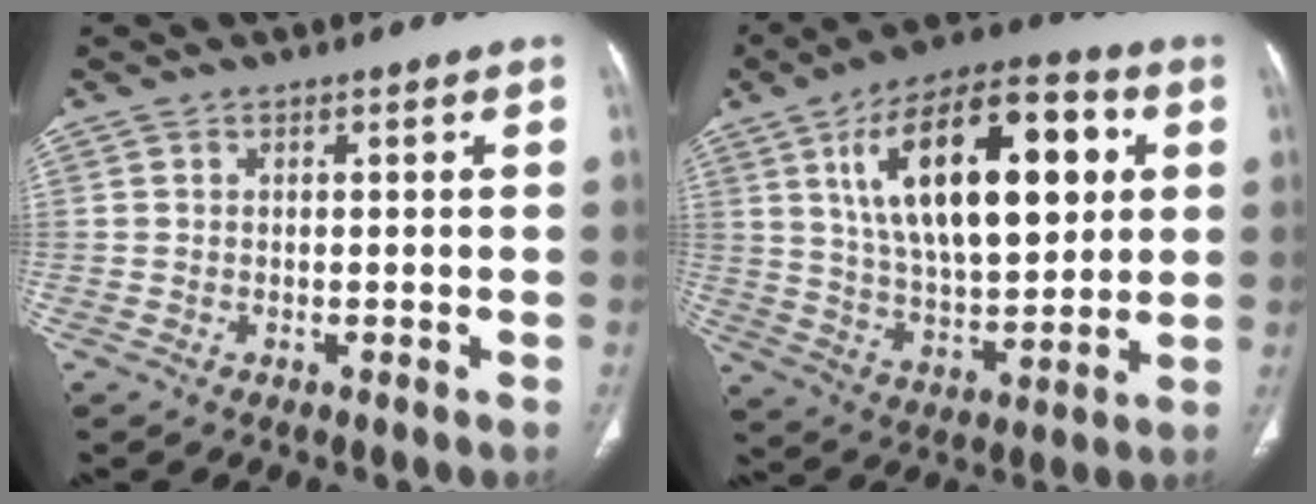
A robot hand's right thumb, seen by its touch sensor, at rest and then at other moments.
{"total": 25.0, "force": [7.2, 11.5, 20.9], "torque": [-0.316, -0.008, 0.116]}